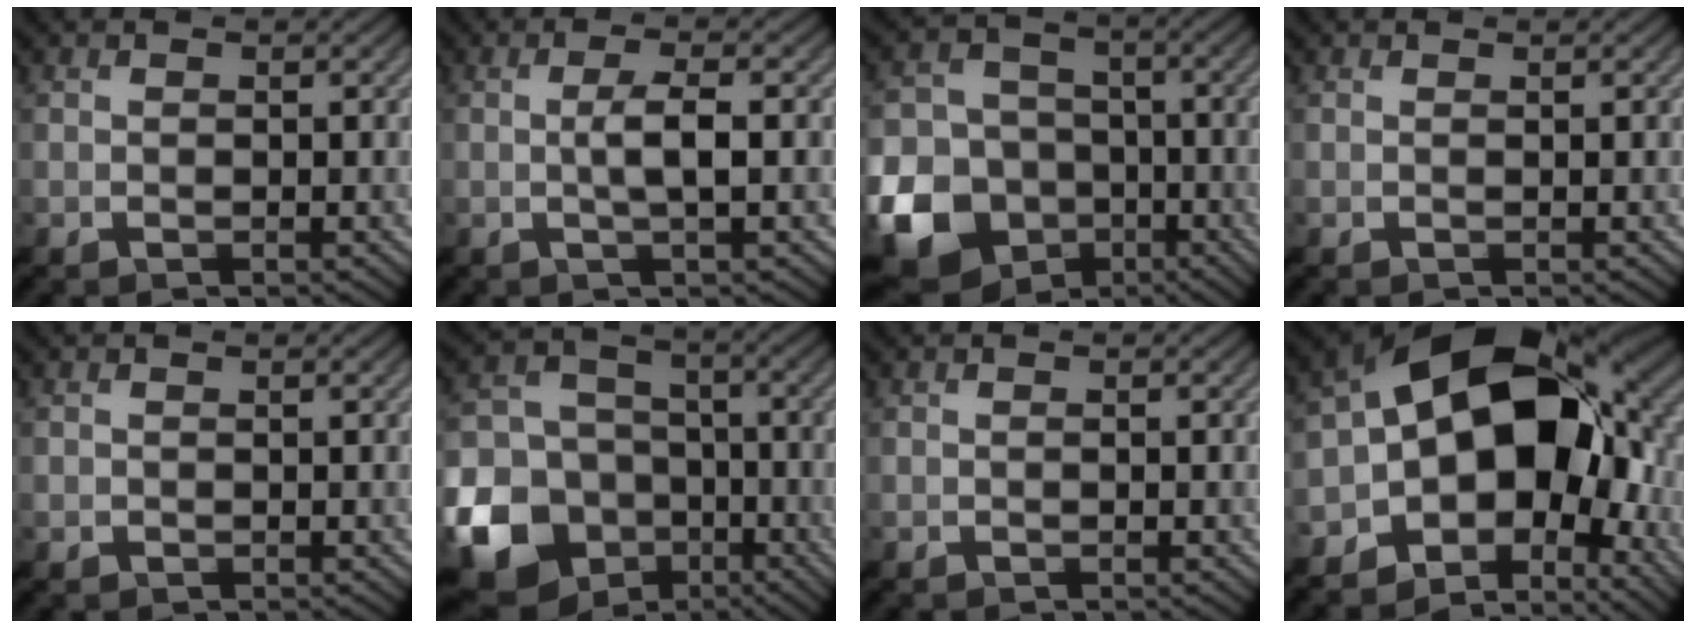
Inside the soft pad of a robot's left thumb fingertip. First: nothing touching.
{"total": 4.1, "force": [-0.1, 0.6, 4.1], "torque": [-0.075, 0.007, -0.011]}
{"total": 15.8, "force": [-6.4, 12.7, 6.8], "torque": [-0.207, -0.047, -0.129]}
{"total": 0.0}
{"total": 0.7, "force": [-0.2, 0.7, 0.1], "torque": [0.002, -0.004, -0.007]}
{"total": 17.7, "force": [-7.4, 14.2, 7.4], "torque": [-0.221, -0.045, -0.148]}
{"total": 0.0}
{"total": 17.8, "force": [-0.5, 12.0, 13.2], "torque": [-0.213, -0.015, 0.003]}